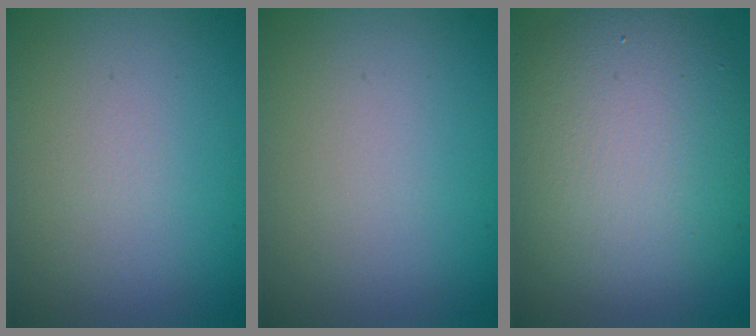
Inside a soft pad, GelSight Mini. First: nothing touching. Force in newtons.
{"total": 0.0}
{"total": 8.3, "press": 8.3, "slide": 0.6}